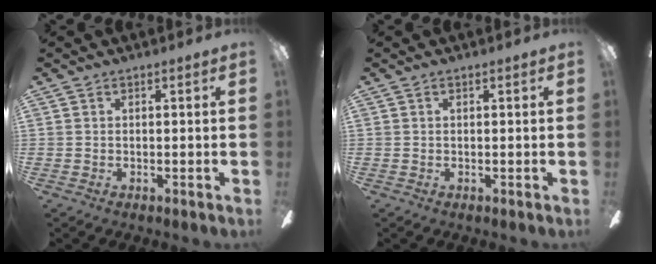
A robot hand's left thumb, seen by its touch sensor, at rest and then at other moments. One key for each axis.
{"total": 0.0}